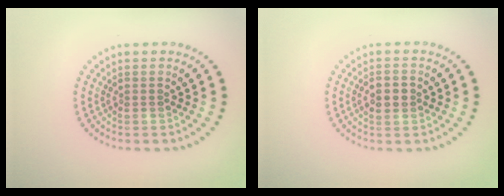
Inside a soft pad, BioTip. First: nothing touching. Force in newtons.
{"total": 1.9, "press": 1.9, "slide": 0.0}